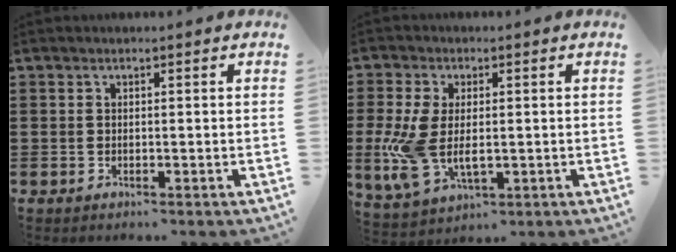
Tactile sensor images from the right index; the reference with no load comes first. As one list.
[{"total": 8.2, "force": [-0.7, 4.7, 6.7], "torque": [-0.168, -0.007, -0.016]}]